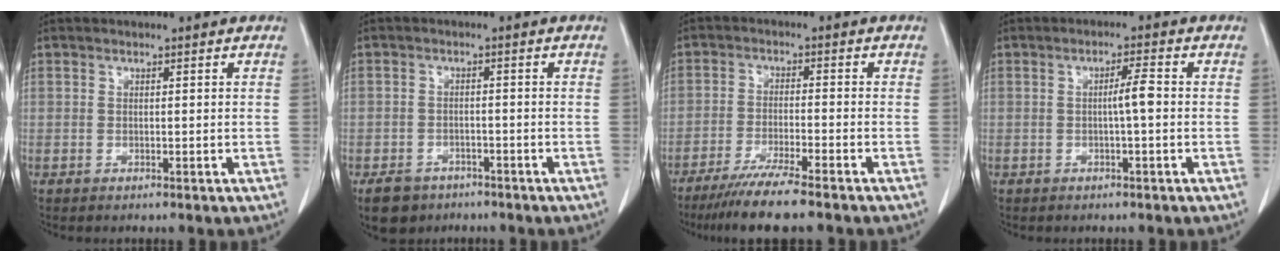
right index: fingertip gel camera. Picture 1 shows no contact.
{"total": 4.9, "force": [-3.4, 3.4, 1.1], "torque": [-0.022, 0.003, -0.052]}
{"total": 8.0, "force": [-6.4, -0.4, 4.9], "torque": [-0.077, -0.022, -0.107]}
{"total": 2.8, "force": [-0.2, 0.0, 2.8], "torque": [-0.047, 0.002, -0.005]}